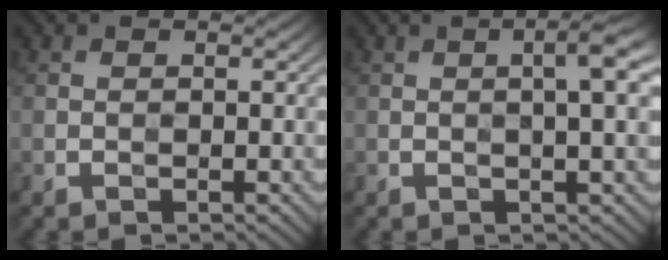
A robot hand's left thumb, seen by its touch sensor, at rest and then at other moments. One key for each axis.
{"total": 4.0, "fx": 0.6, "fy": 0.4, "fz": 3.9, "tx": -0.060, "ty": 0.011, "tz": 0.009}